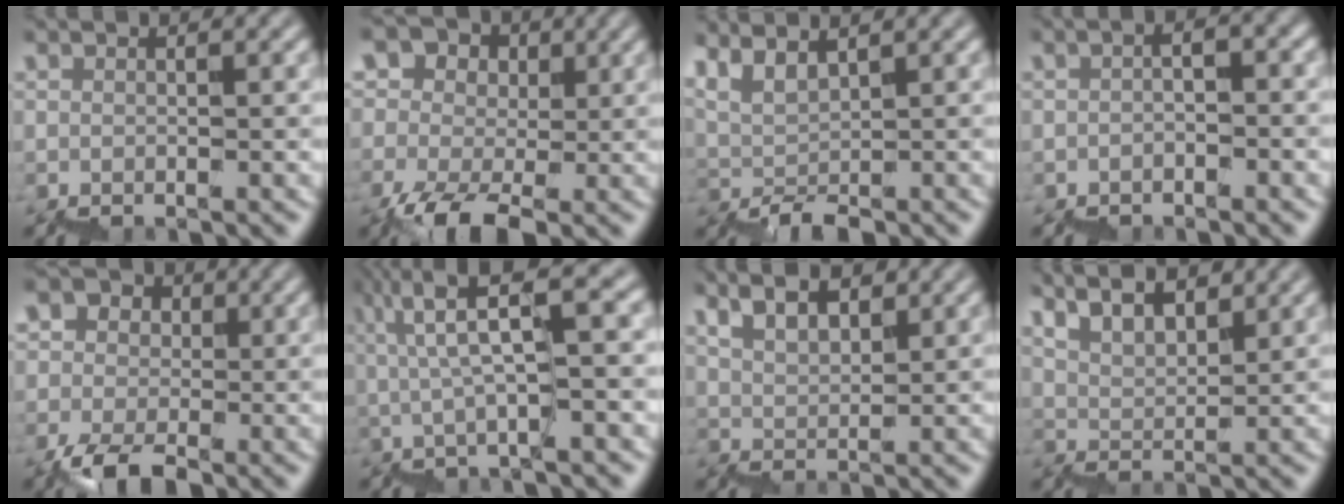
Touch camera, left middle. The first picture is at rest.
{"total": 4.4, "force": [-0.6, 3.5, 2.5], "torque": [-0.049, 0.015, -0.020]}
{"total": 2.6, "force": [1.9, 0.6, 1.6], "torque": [-0.020, 0.010, 0.043]}
{"total": 1.4, "force": [-0.7, 0.3, 1.1], "torque": [-0.023, 0.008, -0.012]}
{"total": 3.6, "force": [-0.9, 3.0, 1.8], "torque": [-0.038, 0.012, -0.022]}
{"total": 7.5, "force": [3.0, 1.2, 6.8], "torque": [-0.091, 0.028, 0.050]}
{"total": 4.0, "force": [3.7, 1.0, 1.4], "torque": [-0.010, 0.019, 0.070]}
{"total": 5.7, "force": [5.3, 1.3, 1.7], "torque": [-0.020, 0.026, 0.088]}